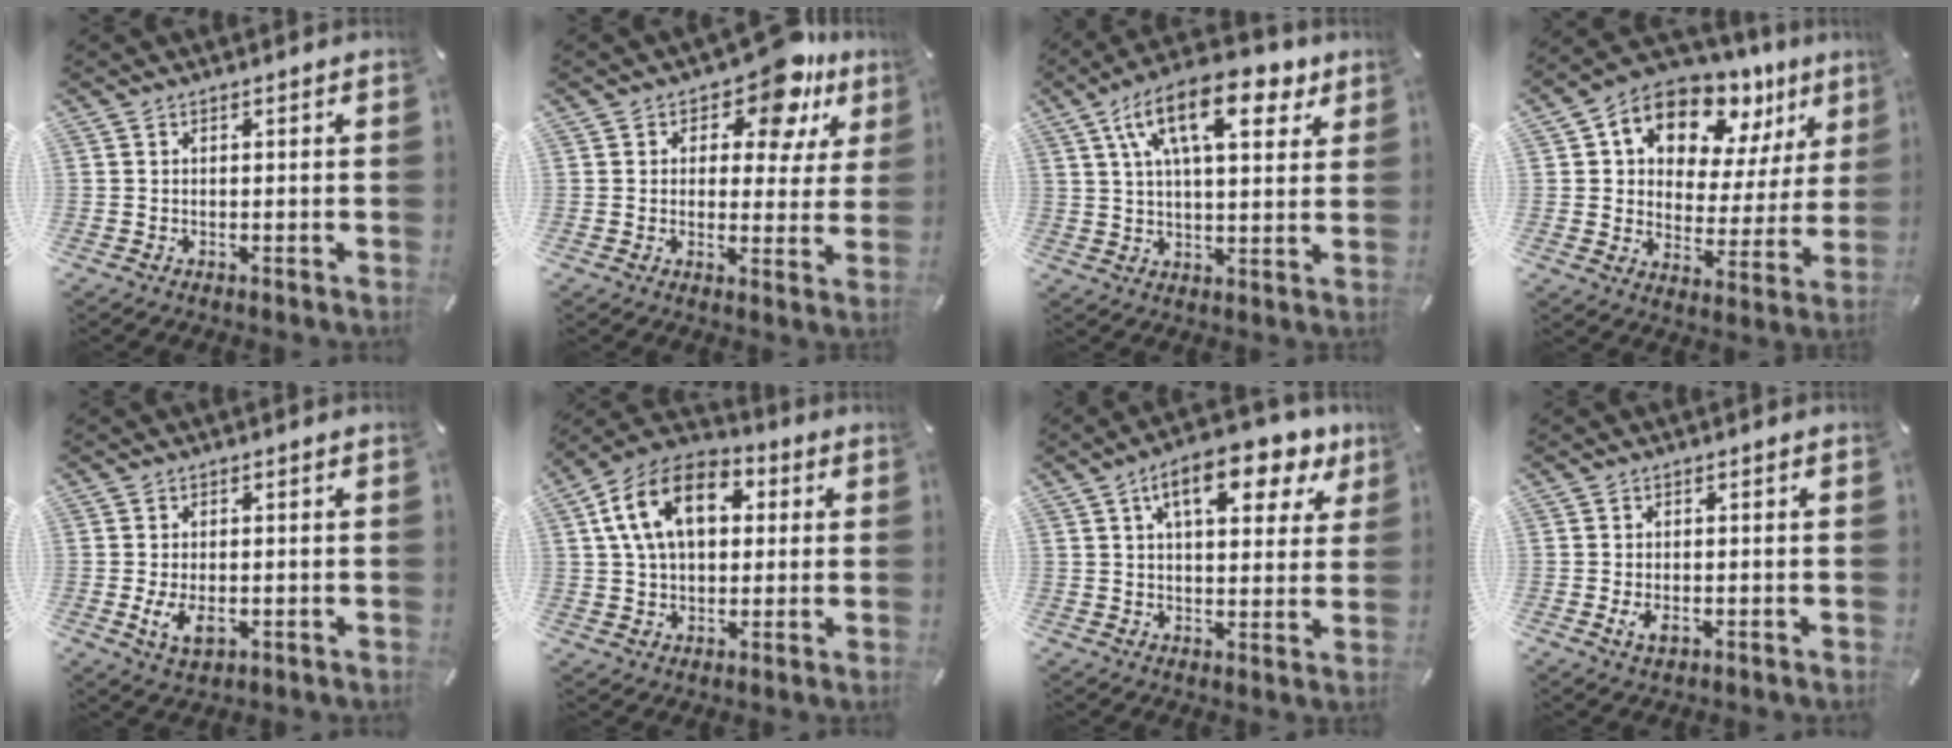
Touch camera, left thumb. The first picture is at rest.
{"total": 11.5, "force": [7.7, 5.2, 6.8], "torque": [-0.092, -0.045, 0.131]}
{"total": 16.6, "force": [7.9, 7.4, 12.6], "torque": [-0.208, -0.011, 0.131]}
{"total": 12.5, "force": [9.0, 7.5, 4.2], "torque": [-0.082, -0.075, 0.163]}
{"total": 5.2, "force": [-0.8, 3.0, 4.2], "torque": [-0.097, -0.011, -0.020]}
{"total": 15.3, "force": [4.4, 10.4, 10.3], "torque": [-0.204, 0.013, 0.078]}
{"total": 12.6, "force": [6.7, 5.8, 9.0], "torque": [-0.129, -0.024, 0.109]}
{"total": 2.6, "force": [-0.6, 1.5, 2.0], "torque": [-0.050, -0.005, -0.013]}